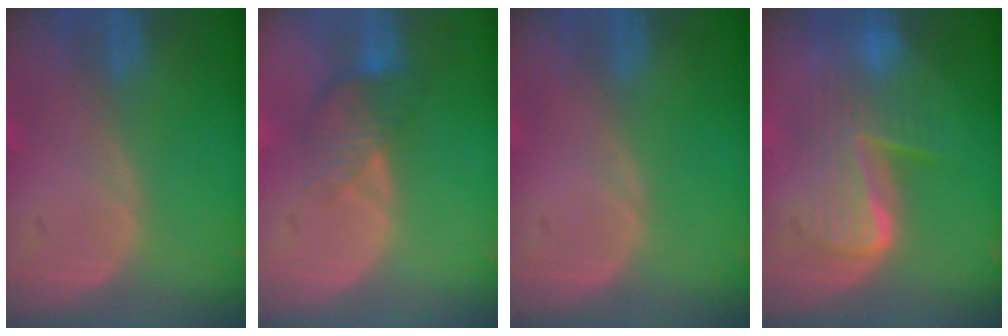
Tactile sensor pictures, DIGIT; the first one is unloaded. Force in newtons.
{"total": 4.5, "press": 3.8, "slide": 2.3}
{"total": 0.0}
{"total": 7.6, "press": 7.6, "slide": 0.3}